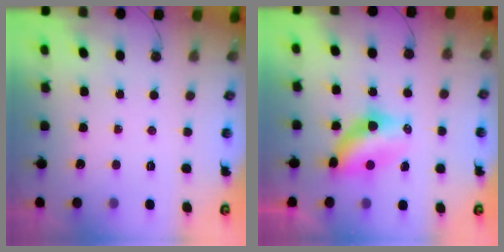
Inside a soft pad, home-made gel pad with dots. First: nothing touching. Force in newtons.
{"total": 6.6, "press": 6.6, "slide": 0.8}